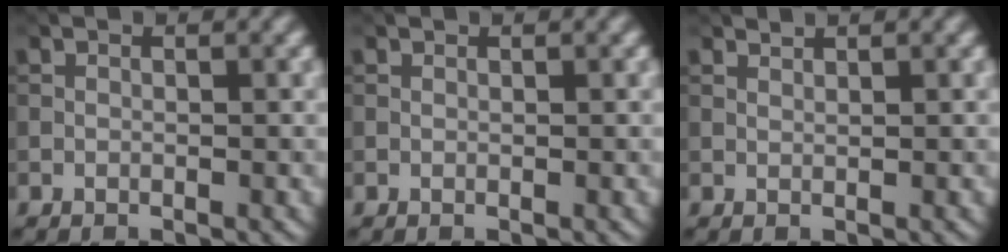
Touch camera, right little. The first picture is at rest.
{"total": 0.0}
{"total": 0.7, "force": [0.7, 0.0, 0.1], "torque": [0.002, -0.002, 0.014]}